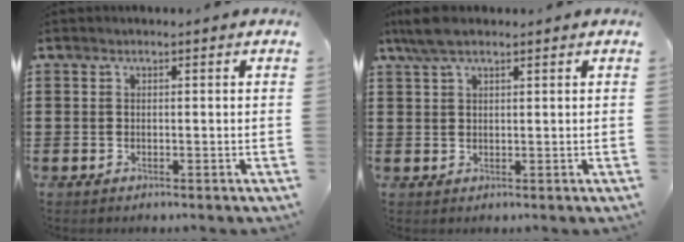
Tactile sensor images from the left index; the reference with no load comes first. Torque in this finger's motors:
{"motor_torque": [2.14, 0.00, 0.26, 0.12]}